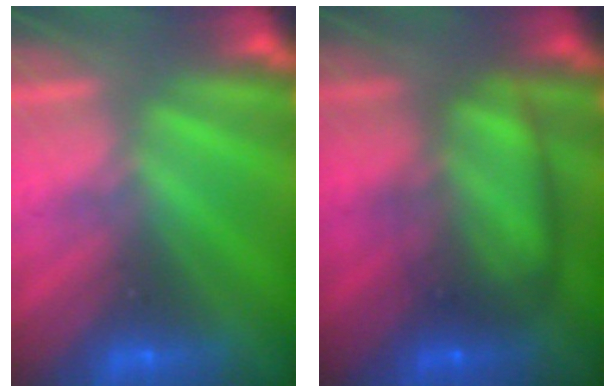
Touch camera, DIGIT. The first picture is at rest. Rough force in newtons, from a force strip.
{"total": 5.6}